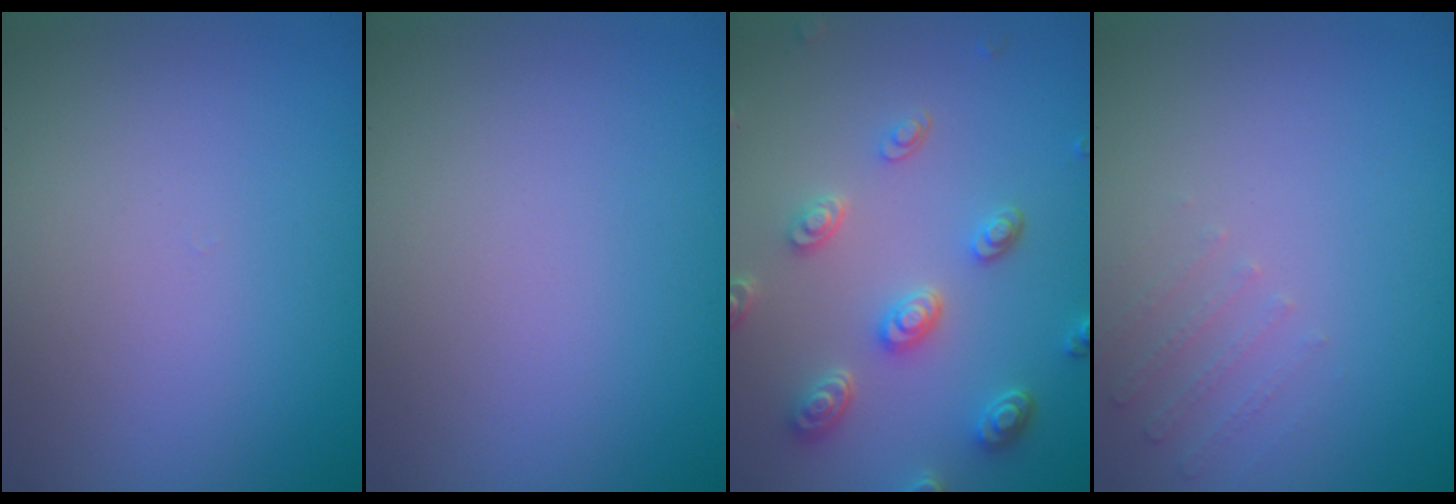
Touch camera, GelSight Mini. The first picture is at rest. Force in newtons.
{"total": 0.0}
{"total": 4.6, "press": 3.6, "slide": 2.8}
{"total": 1.3, "press": 1.3, "slide": 0.4}